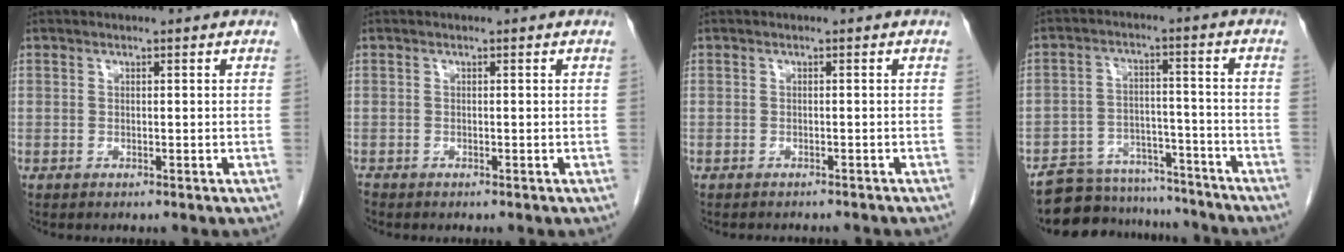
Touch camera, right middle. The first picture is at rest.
{"total": 0.6, "force": [-0.6, 0.2, 0.0], "torque": [-0.005, -0.001, -0.014]}
{"total": 4.8, "force": [-4.4, 1.1, 1.7], "torque": [-0.022, -0.006, -0.050]}
{"total": 12.8, "force": [-12.0, 4.4, 1.4], "torque": [-0.015, 0.030, -0.173]}